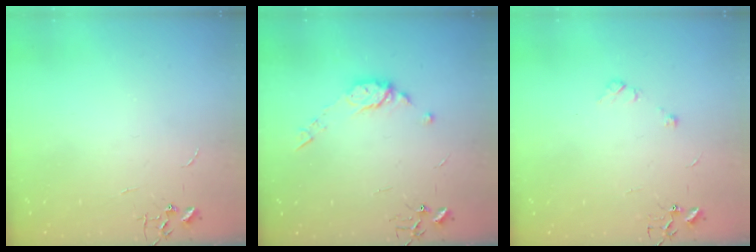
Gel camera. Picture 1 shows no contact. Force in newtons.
{"total": 8.7, "press": 8.6, "slide": 1.4}
{"total": 4.9, "press": 4.8, "slide": 1.2}